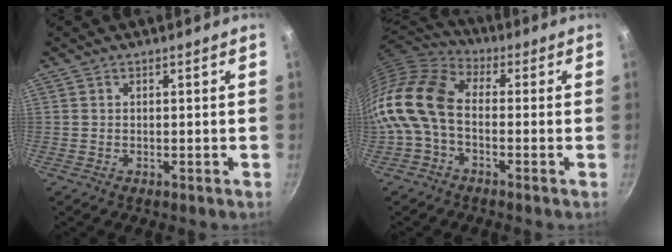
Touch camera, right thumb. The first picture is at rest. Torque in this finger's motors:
{"motor_torque": [0.64, 1.88, 1.44, -1.34, 0.45]}